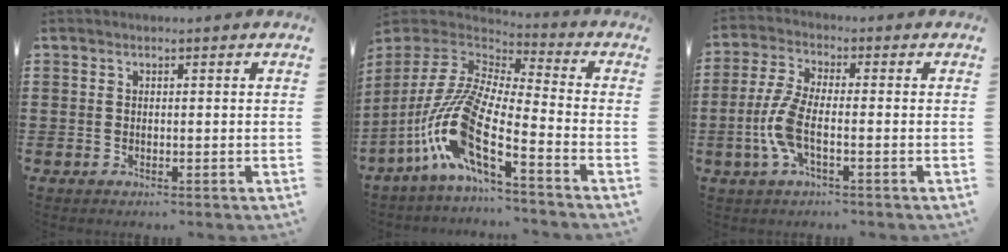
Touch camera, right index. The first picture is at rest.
{"total": 12.6, "force": [-6.8, 2.7, 10.3], "torque": [-0.243, -0.018, -0.146]}
{"total": 6.5, "force": [-2.0, 2.4, 5.7], "torque": [-0.148, -0.012, -0.047]}